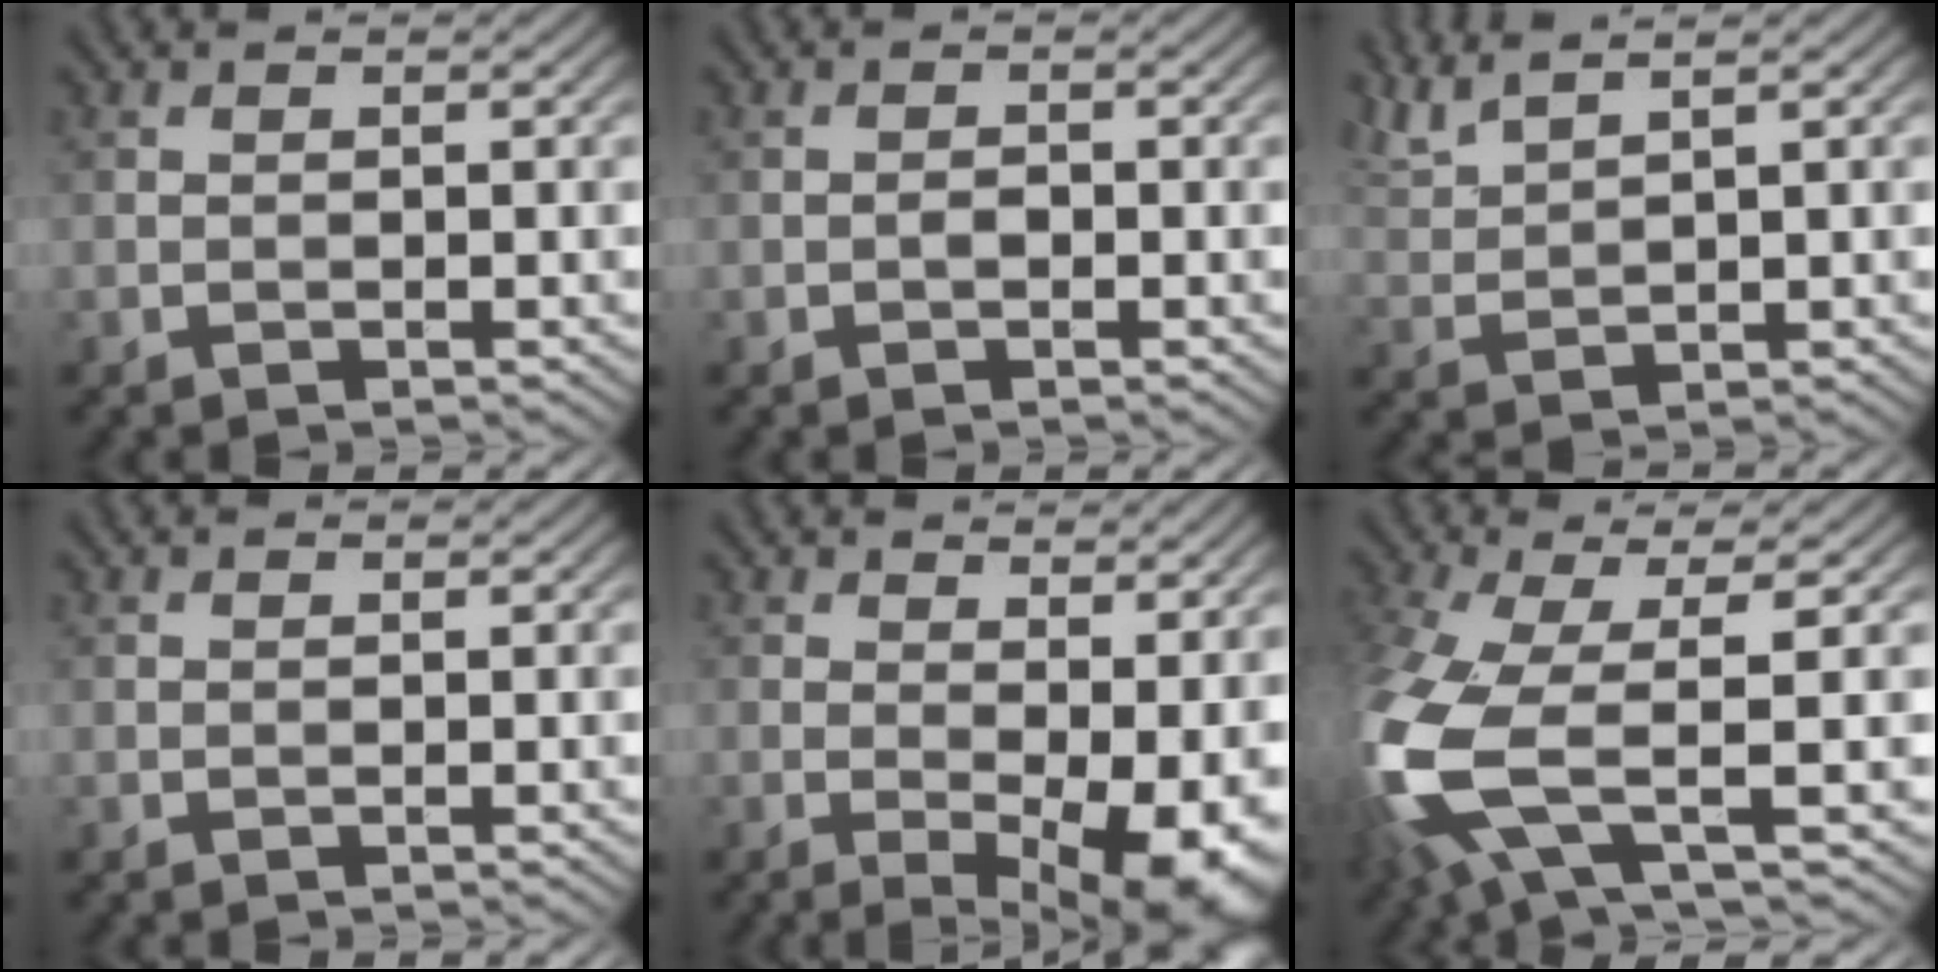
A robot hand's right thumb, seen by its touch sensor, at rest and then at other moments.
{"total": 0.9, "force": [-0.4, 0.5, 0.6], "torque": [-0.011, 0.002, -0.009]}
{"total": 4.8, "force": [3.9, 0.8, 2.7], "torque": [-0.067, 0.017, 0.084]}
{"total": 0.0}
{"total": 9.9, "force": [-0.1, 4.2, 9.0], "torque": [-0.125, -0.007, 0.010]}
{"total": 11.3, "force": [-2.5, 3.8, 10.4], "torque": [-0.248, -0.021, -0.052]}